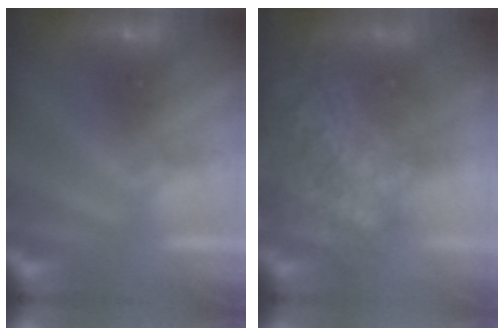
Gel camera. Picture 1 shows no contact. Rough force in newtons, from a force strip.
{"total": 11.5}